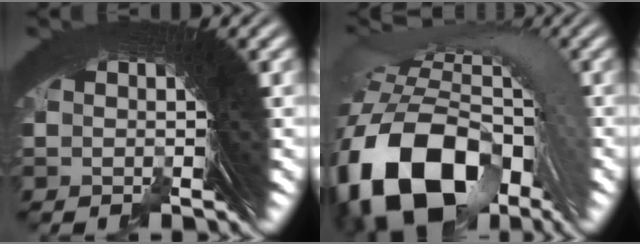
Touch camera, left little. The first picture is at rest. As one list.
[{"total": 13.0, "force": [-1.7, 8.3, 9.8], "torque": [-0.193, -0.032, -0.009]}]